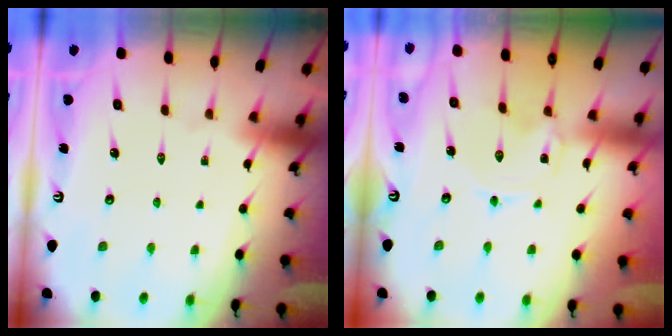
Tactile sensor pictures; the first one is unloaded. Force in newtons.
{"total": 0.0}